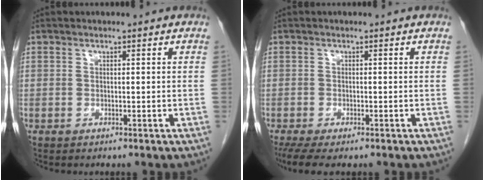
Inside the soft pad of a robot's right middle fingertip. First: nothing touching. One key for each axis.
{"total": 5.4, "fx": -3.9, "fy": 1.7, "fz": 3.4, "tx": -0.058, "ty": -0.016, "tz": -0.062}